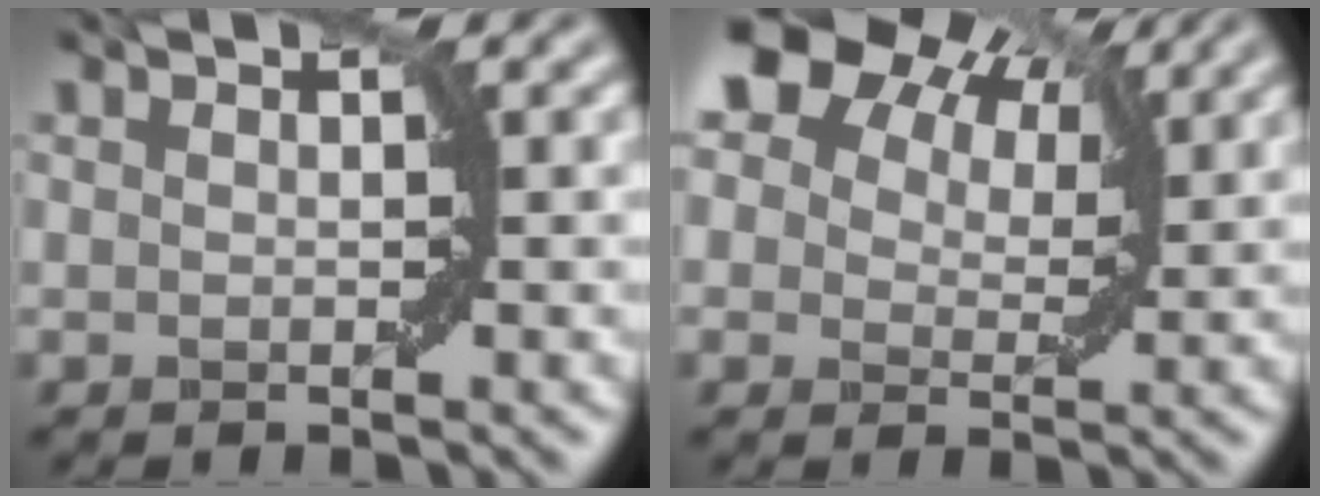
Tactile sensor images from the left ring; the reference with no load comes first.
{"total": 11.1, "force": [6.4, 6.4, 6.6], "torque": [-0.112, 0.027, 0.093]}